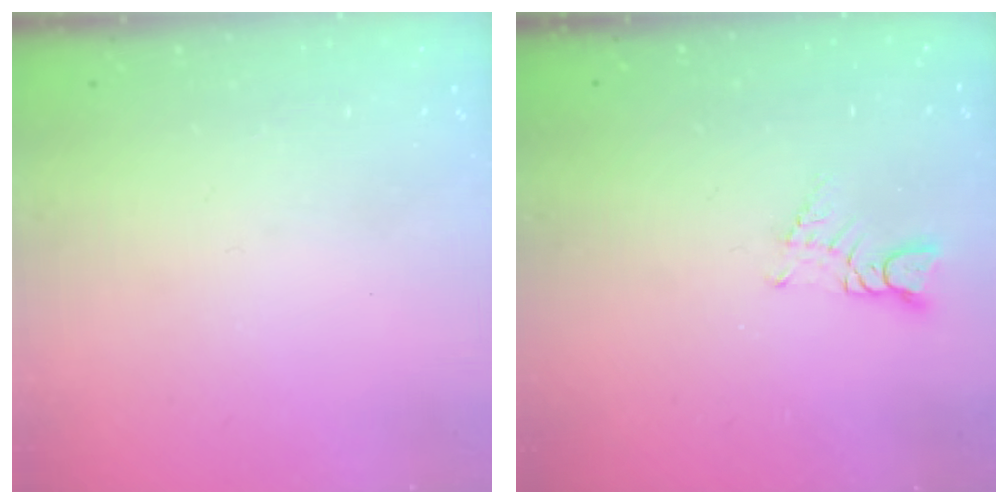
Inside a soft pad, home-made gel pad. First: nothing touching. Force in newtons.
{"total": 2.9, "press": 2.9, "slide": 0.3}